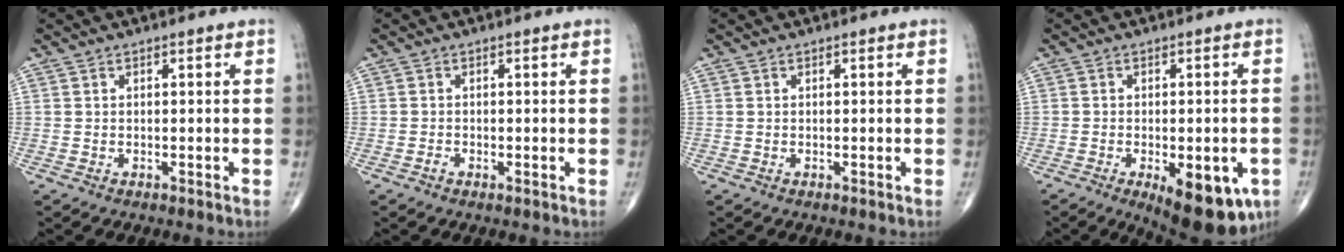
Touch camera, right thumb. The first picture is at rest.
{"total": 0.7, "force": [-0.4, 0.4, 0.5], "torque": [-0.012, 0.001, -0.010]}
{"total": 0.0}
{"total": 13.7, "force": [-5.6, 5.9, 11.1], "torque": [-0.116, 0.000, -0.064]}